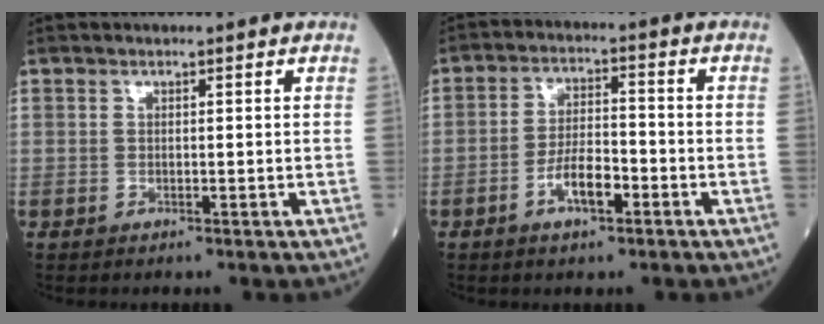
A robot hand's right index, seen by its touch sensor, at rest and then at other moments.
{"total": 5.9, "force": [-2.7, 2.0, 4.9], "torque": [-0.093, 0.007, -0.050]}